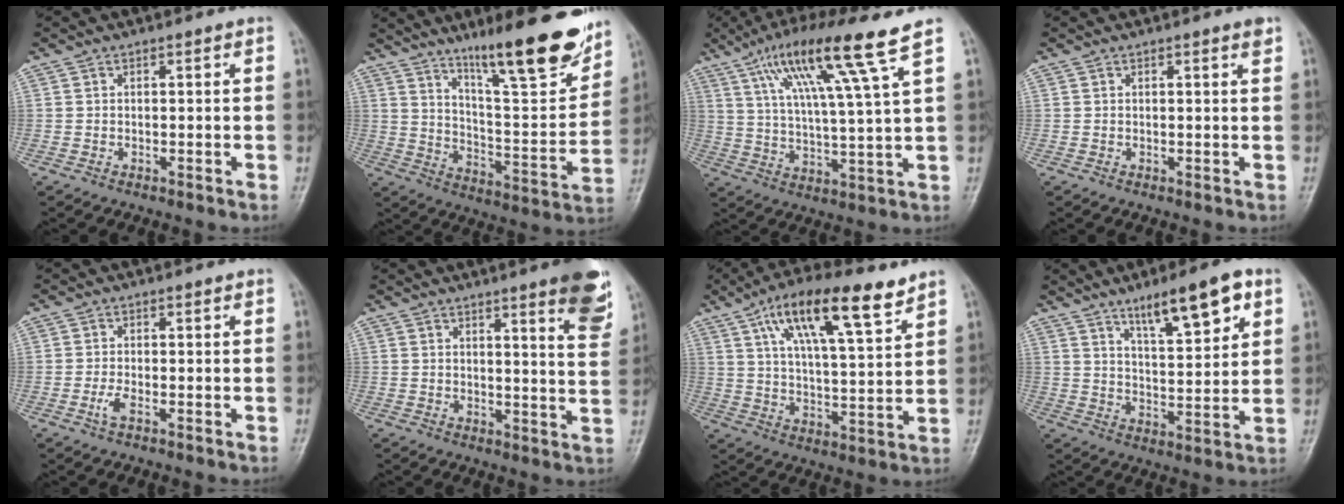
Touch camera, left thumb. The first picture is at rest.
{"total": 20.3, "force": [14.0, 3.9, 14.1], "torque": [-0.173, -0.079, 0.225]}
{"total": 15.2, "force": [8.5, 0.1, 12.6], "torque": [-0.224, -0.023, 0.149]}
{"total": 1.1, "force": [0.7, 0.0, 0.8], "torque": [-0.010, -0.004, 0.008]}
{"total": 2.0, "force": [-0.8, 0.6, 1.7], "torque": [-0.040, 0.002, -0.017]}
{"total": 9.6, "force": [5.8, 1.3, 7.6], "torque": [-0.078, -0.034, 0.066]}
{"total": 16.7, "force": [9.6, 4.8, 12.8], "torque": [-0.198, -0.026, 0.163]}
{"total": 11.9, "force": [7.0, 3.0, 9.2], "torque": [-0.128, -0.034, 0.114]}